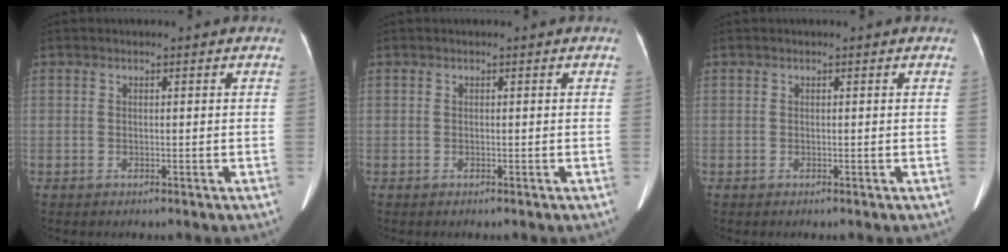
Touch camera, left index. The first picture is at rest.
{"total": 0.0}
{"total": 0.0}